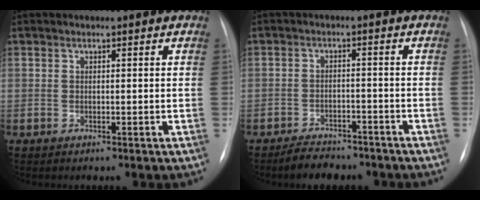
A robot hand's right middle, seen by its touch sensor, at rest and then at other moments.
{"total": 6.7, "force": [-5.6, 2.9, 2.2], "torque": [-0.037, 0.000, -0.082]}